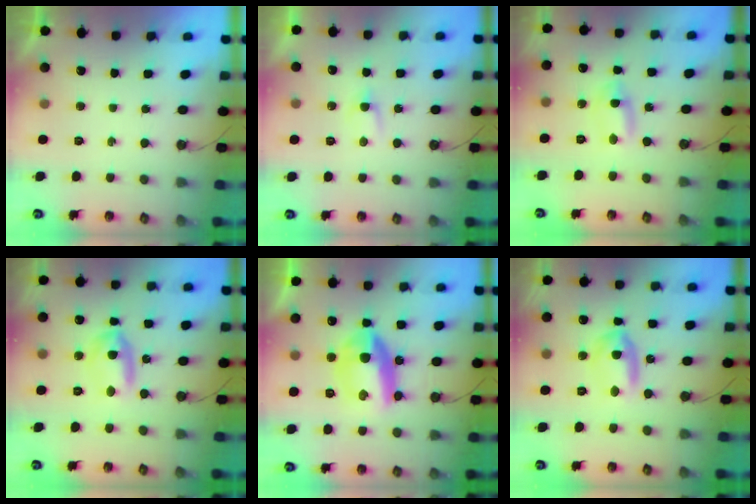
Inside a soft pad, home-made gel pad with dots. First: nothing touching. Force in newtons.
{"total": 2.5, "press": 2.5, "slide": 0.4}
{"total": 10.5, "press": 2.0, "slide": 10.3}
{"total": 7.7, "press": 7.7, "slide": 0.9}
{"total": 13.6, "press": 13.5, "slide": 0.6}
{"total": 8.1, "press": 8.1, "slide": 0.4}